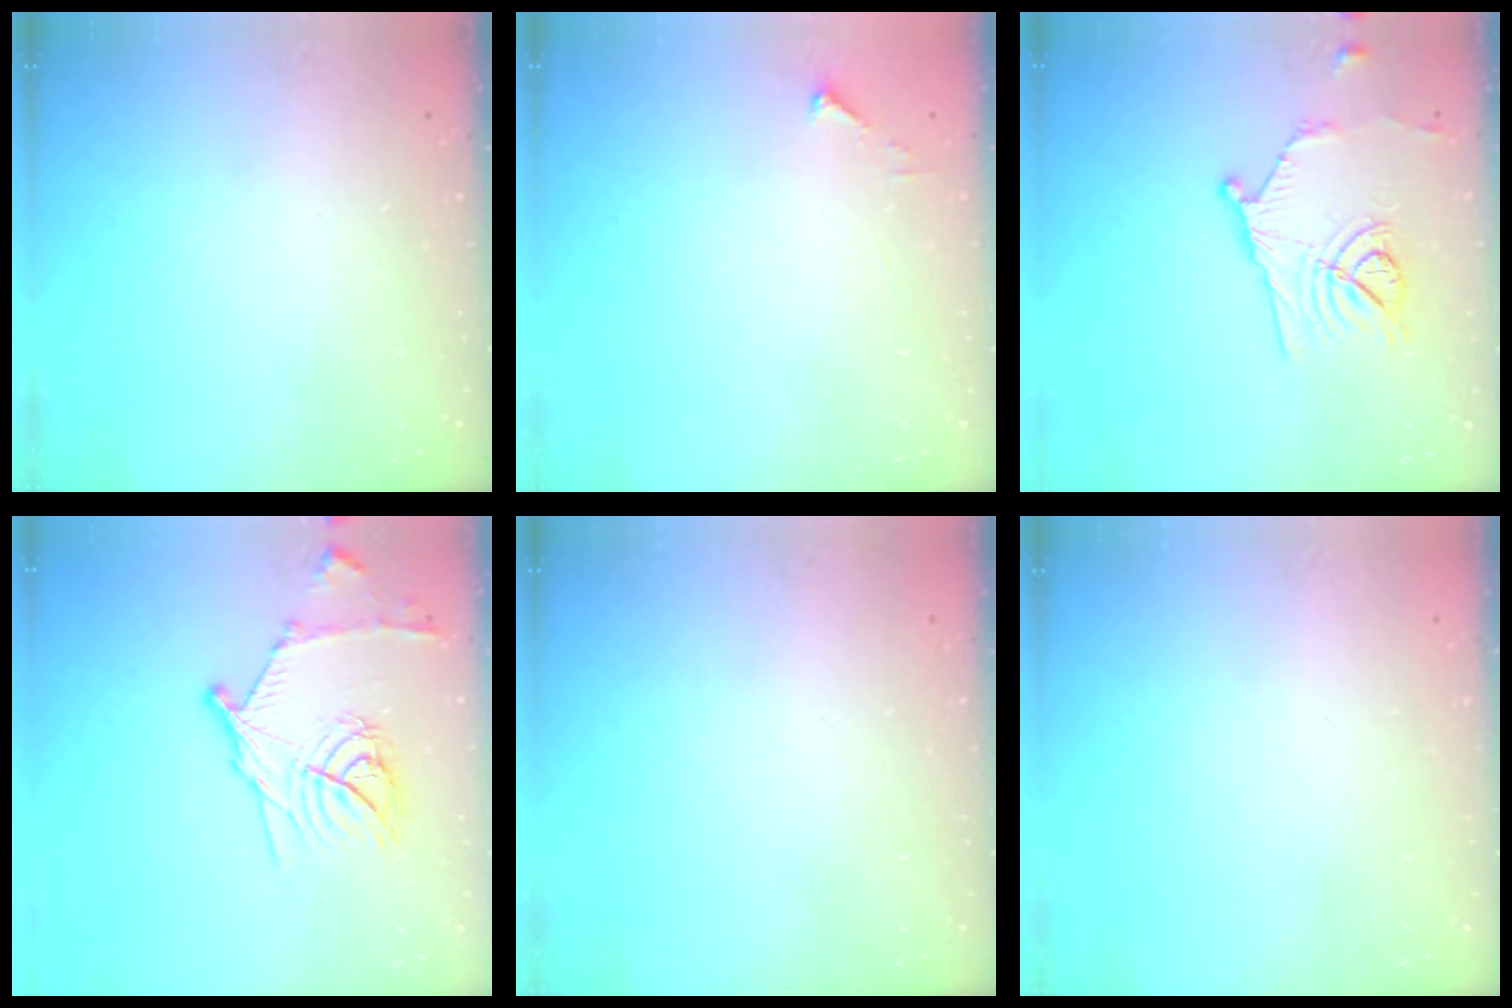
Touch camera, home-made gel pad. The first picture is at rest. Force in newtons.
{"total": 2.5, "press": 2.5, "slide": 0.3}
{"total": 13.6, "press": 13.4, "slide": 2.4}
{"total": 16.4, "press": 16.3, "slide": 1.0}
{"total": 0.0}
{"total": 0.0}